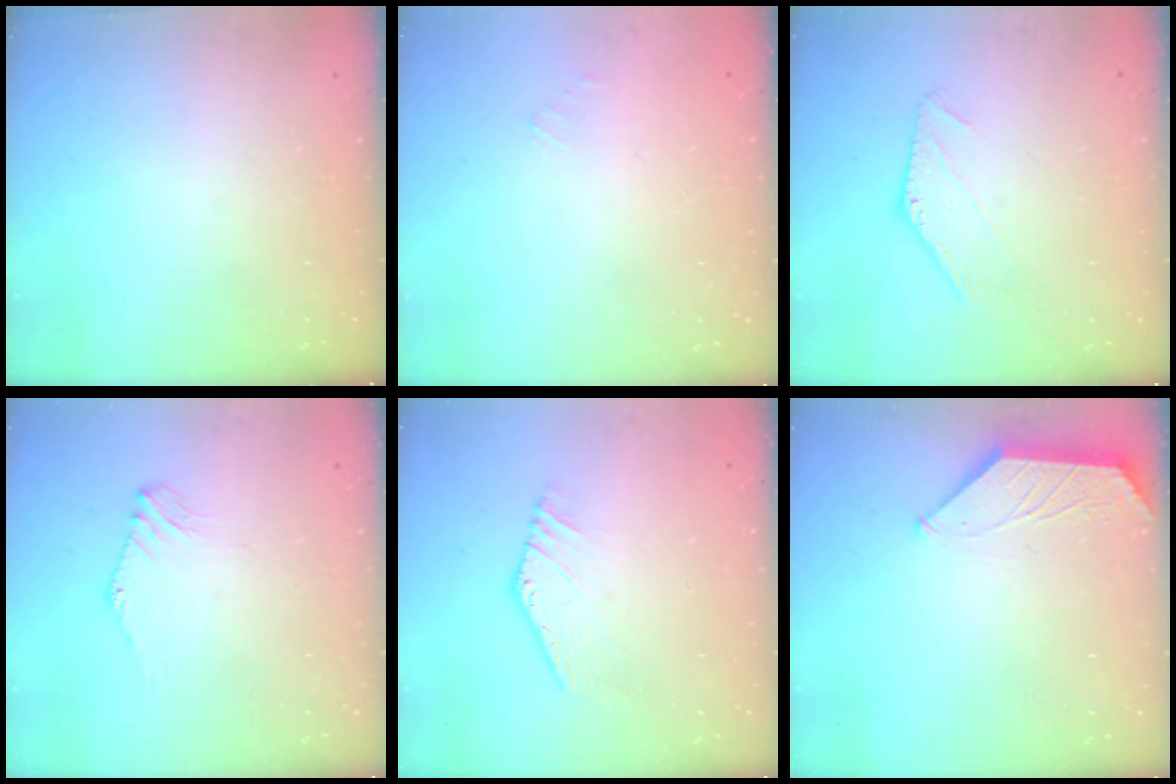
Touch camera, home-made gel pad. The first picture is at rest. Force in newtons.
{"total": 1.4, "press": 1.4, "slide": 0.2}
{"total": 0.0}
{"total": 1.6, "press": 1.5, "slide": 0.5}
{"total": 3.5, "press": 3.5, "slide": 0.3}
{"total": 0.5, "press": 0.5, "slide": 0.2}